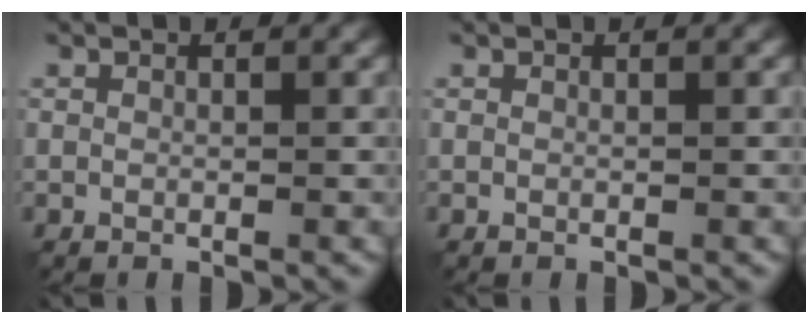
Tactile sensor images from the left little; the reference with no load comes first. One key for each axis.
{"total": 0.0}